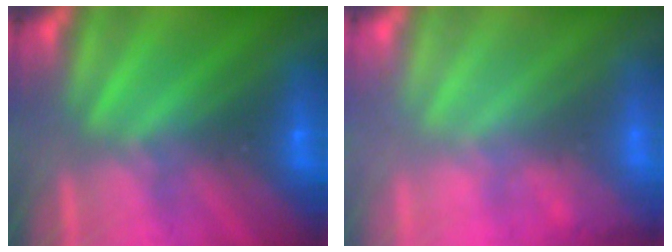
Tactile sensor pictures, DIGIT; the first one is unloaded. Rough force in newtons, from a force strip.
{"total": 1.1}